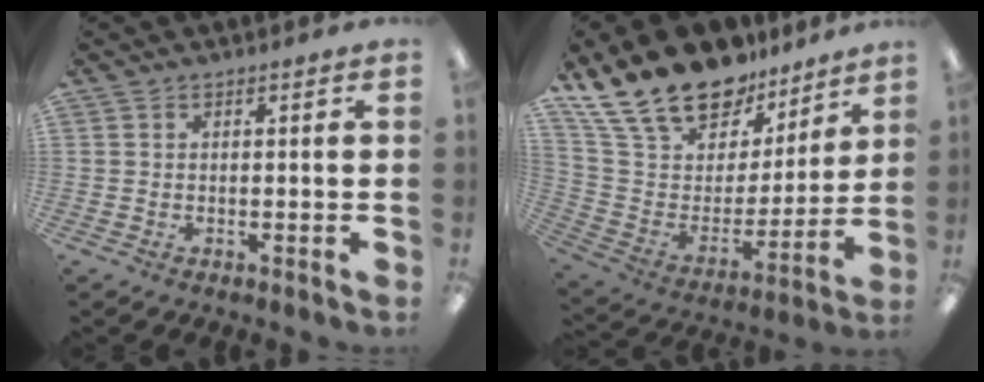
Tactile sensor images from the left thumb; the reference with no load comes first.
{"total": 20.9, "force": [16.5, 10.4, 7.5], "torque": [-0.157, -0.112, 0.310]}